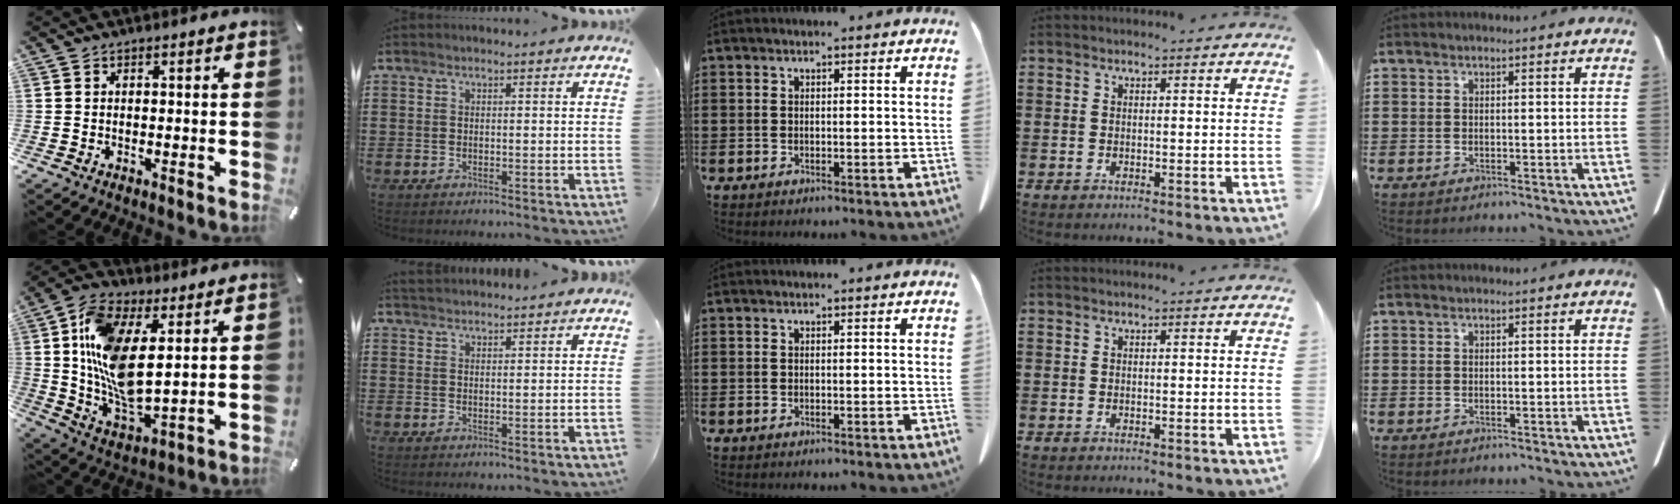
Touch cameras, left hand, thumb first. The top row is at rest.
{"thumb": {"total": 15.0, "force": [4.6, 7.5, 12.1], "torque": [-0.263, -0.027, 0.081]}, "index": {"total": 1.9, "force": [1.9, 0.1, -0.2], "torque": [-0.002, 0.000, 0.036]}}